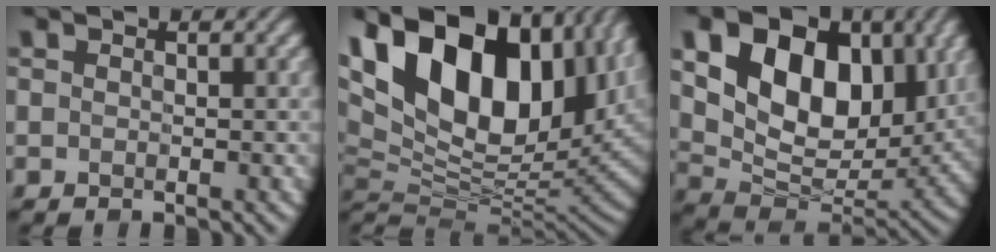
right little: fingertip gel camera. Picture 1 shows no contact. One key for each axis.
{"total": 20.6, "fx": 8.1, "fy": 11.6, "fz": 15.0, "tx": -0.271, "ty": 0.049, "tz": 0.134}
{"total": 13.8, "fx": 4.4, "fy": 9.0, "fz": 9.5, "tx": -0.169, "ty": 0.000, "tz": 0.077}